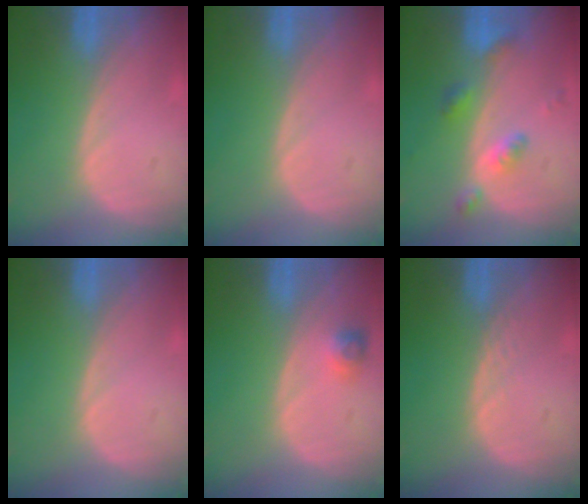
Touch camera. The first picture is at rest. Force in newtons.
{"total": 0.0}
{"total": 5.5, "press": 4.8, "slide": 2.8}
{"total": 0.0}
{"total": 2.4, "press": 2.2, "slide": 0.9}
{"total": 1.0, "press": 1.0, "slide": 0.1}